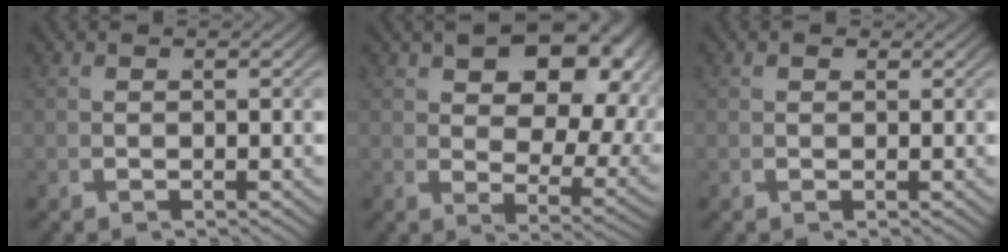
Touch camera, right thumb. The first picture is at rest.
{"total": 9.5, "force": [3.5, 5.3, 7.1], "torque": [-0.098, -0.012, 0.062]}
{"total": 0.8, "force": [0.6, 0.4, 0.4], "torque": [-0.008, 0.002, 0.012]}